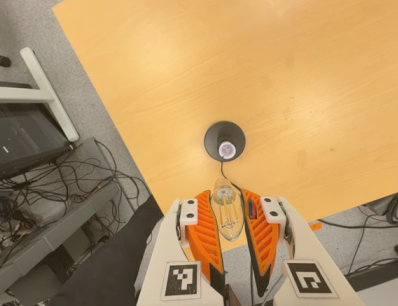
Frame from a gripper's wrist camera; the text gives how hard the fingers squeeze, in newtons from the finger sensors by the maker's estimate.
{"total": 21.4, "left": 25.8, "right": 16.9}